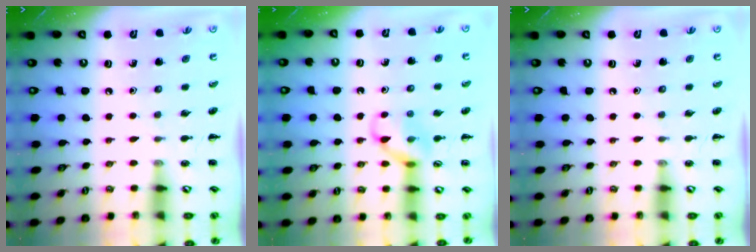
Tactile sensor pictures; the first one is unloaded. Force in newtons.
{"total": 10.7, "press": 10.7, "slide": 0.9}
{"total": 0.0}